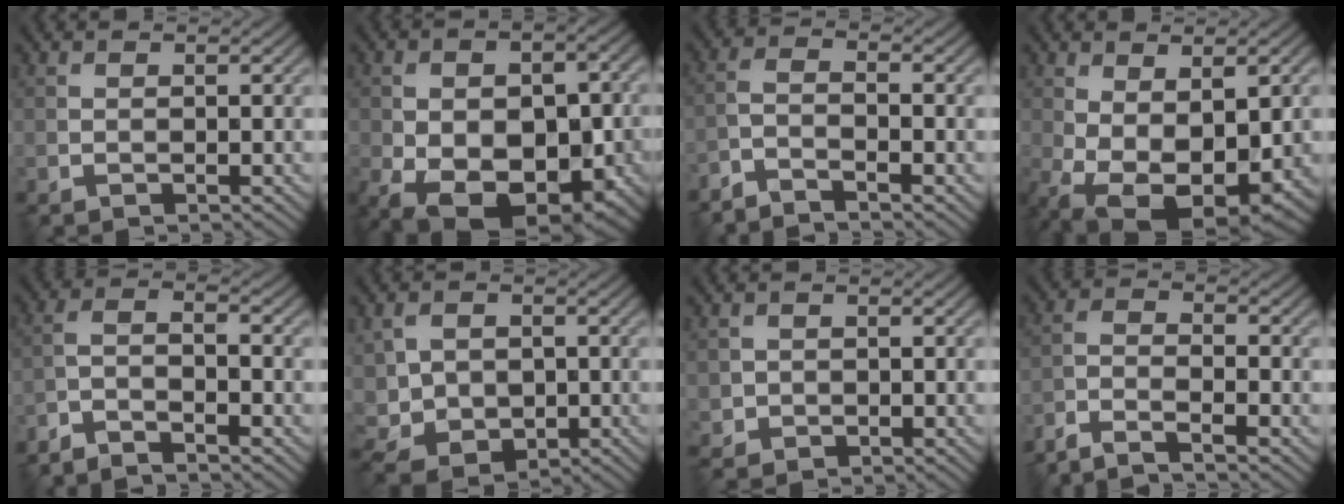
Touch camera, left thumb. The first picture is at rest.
{"total": 15.1, "force": [-4.9, 9.2, 10.9], "torque": [-0.171, -0.033, -0.051]}
{"total": 3.4, "force": [-3.1, 0.3, 1.5], "torque": [-0.031, -0.002, -0.071]}
{"total": 12.3, "force": [-2.6, 6.8, 9.9], "torque": [-0.201, -0.048, -0.011]}
{"total": 4.0, "force": [-3.4, 0.4, 2.1], "torque": [-0.046, 0.000, -0.076]}
{"total": 5.7, "force": [0.0, 4.6, 3.3], "torque": [-0.082, -0.013, 0.003]}
{"total": 1.6, "force": [0.0, 1.6, 0.2], "torque": [-0.003, -0.008, -0.002]}
{"total": 5.0, "force": [-4.2, 0.7, 2.6], "torque": [-0.054, -0.005, -0.092]}